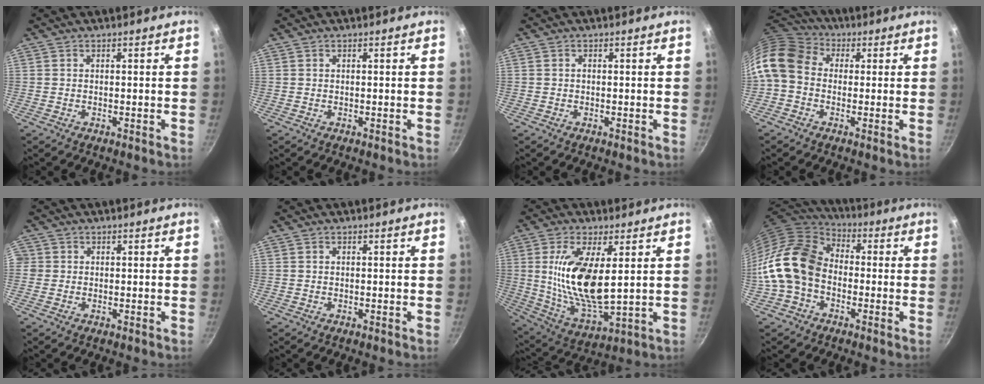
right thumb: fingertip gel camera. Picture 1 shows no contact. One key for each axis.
{"total": 0.0}
{"total": 0.0}
{"total": 13.2, "fx": 0.5, "fy": 10.5, "fz": 7.9, "tx": -0.151, "ty": 0.035, "tz": -0.012}
{"total": 1.5, "fx": -0.1, "fy": 1.5, "fz": 0.2, "tx": 0.007, "ty": 0.003, "tz": -0.005}
{"total": 0.0}
{"total": 16.1, "fx": 3.1, "fy": 6.2, "fz": 14.5, "tx": -0.280, "ty": -0.029, "tz": 0.064}
{"total": 15.1, "fx": -2.7, "fy": 11.3, "fz": 9.7, "tx": -0.157, "ty": 0.042, "tz": -0.070}